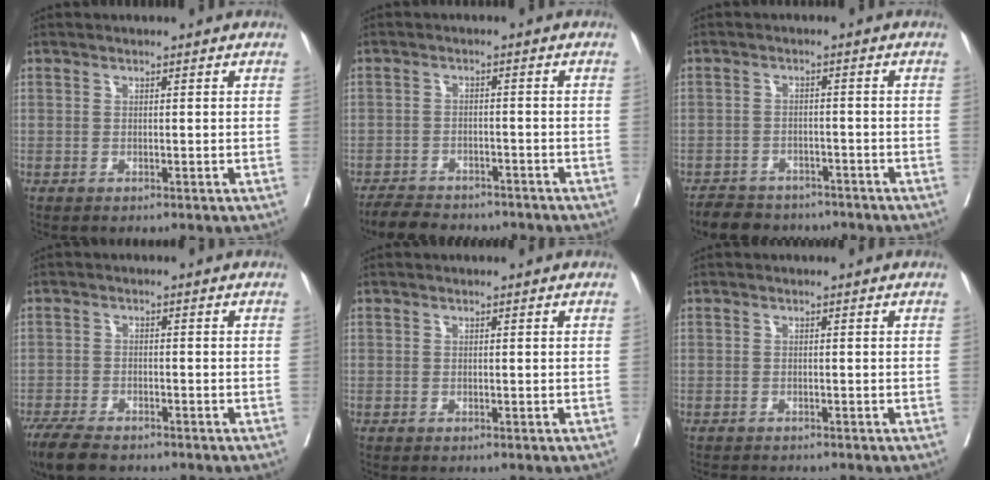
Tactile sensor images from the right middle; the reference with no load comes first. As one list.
[{"total": 9.0, "force": [-8.0, 2.8, 3.0], "torque": [-0.047, -0.005, -0.115]}, {"total": 8.2, "force": [-7.1, 3.5, 2.0], "torque": [-0.031, -0.001, -0.102]}, {"total": 6.8, "force": [-5.4, 2.1, 3.5], "torque": [-0.061, -0.014, -0.093]}, {"total": 0.0}, {"total": 2.8, "force": [-2.6, 0.4, 0.8], "torque": [-0.010, -0.007, -0.039]}]